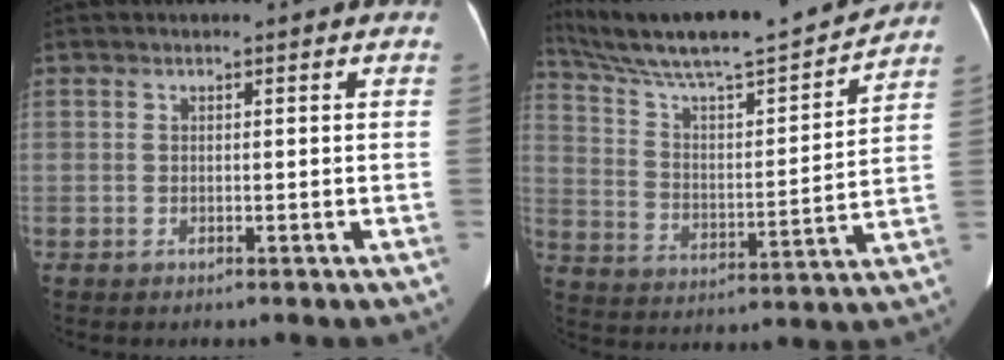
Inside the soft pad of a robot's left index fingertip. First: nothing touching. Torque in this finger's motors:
{"motor_torque": [0.24, -1.28, 0.17, 0.04]}